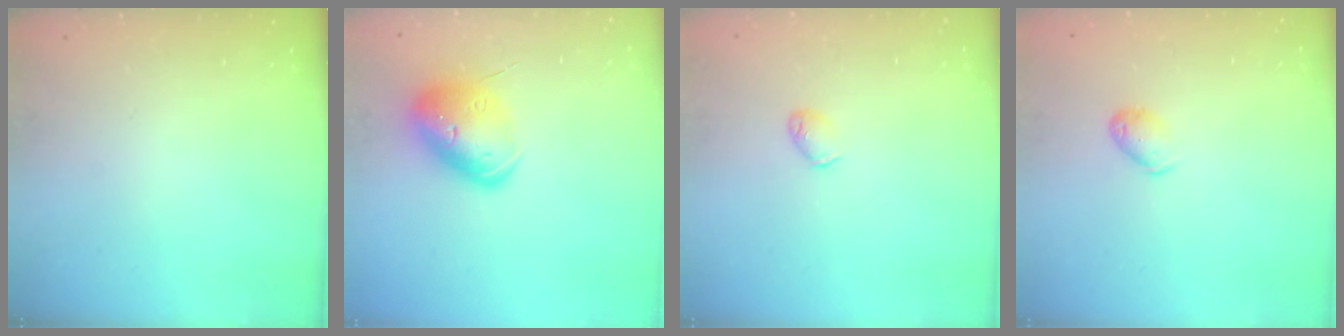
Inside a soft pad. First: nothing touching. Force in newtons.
{"total": 14.6, "press": 14.4, "slide": 2.4}
{"total": 3.3, "press": 3.2, "slide": 0.6}
{"total": 5.3, "press": 5.2, "slide": 0.8}